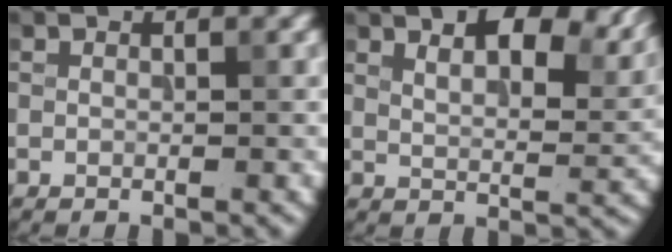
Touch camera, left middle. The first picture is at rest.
{"total": 9.2, "force": [5.9, 3.4, 6.2], "torque": [-0.092, 0.017, 0.084]}